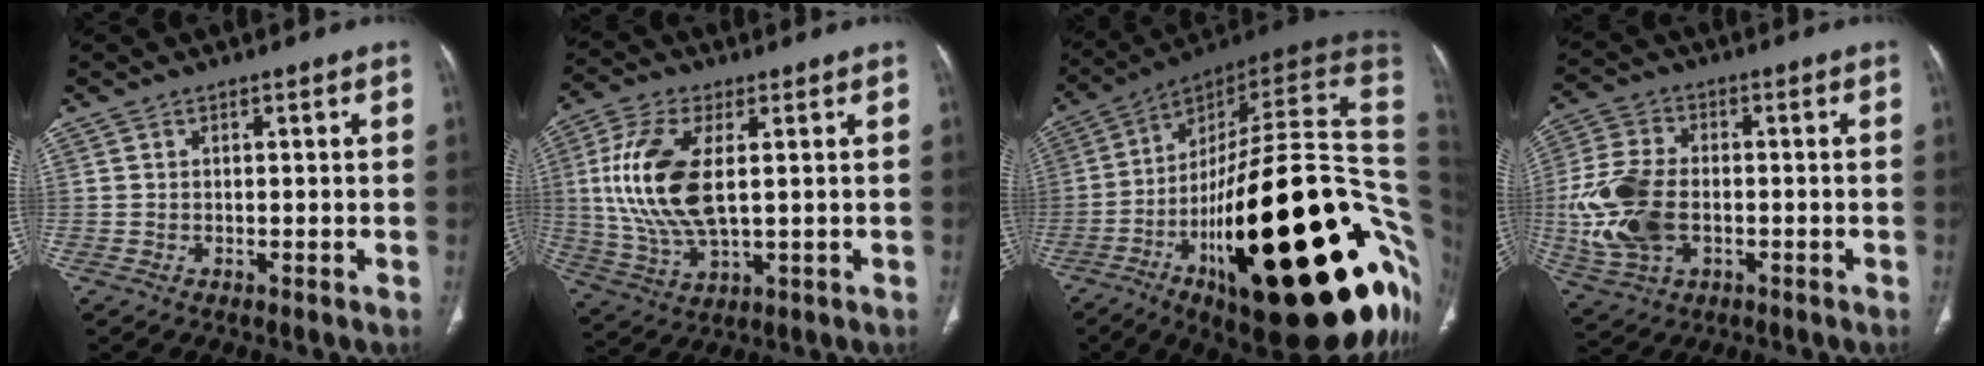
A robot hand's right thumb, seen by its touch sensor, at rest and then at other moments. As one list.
[{"total": 15.0, "force": [1.9, 7.2, 13.0], "torque": [-0.278, -0.008, 0.043]}, {"total": 45.9, "force": [-9.9, 15.2, 42.2], "torque": [-0.519, 0.069, -0.150]}, {"total": 14.4, "force": [-1.9, 9.2, 10.9], "torque": [-0.237, 0.007, -0.029]}]